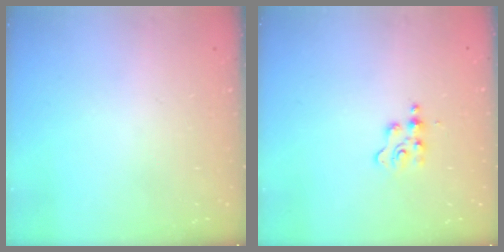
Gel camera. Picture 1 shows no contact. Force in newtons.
{"total": 2.4, "press": 2.4, "slide": 0.3}